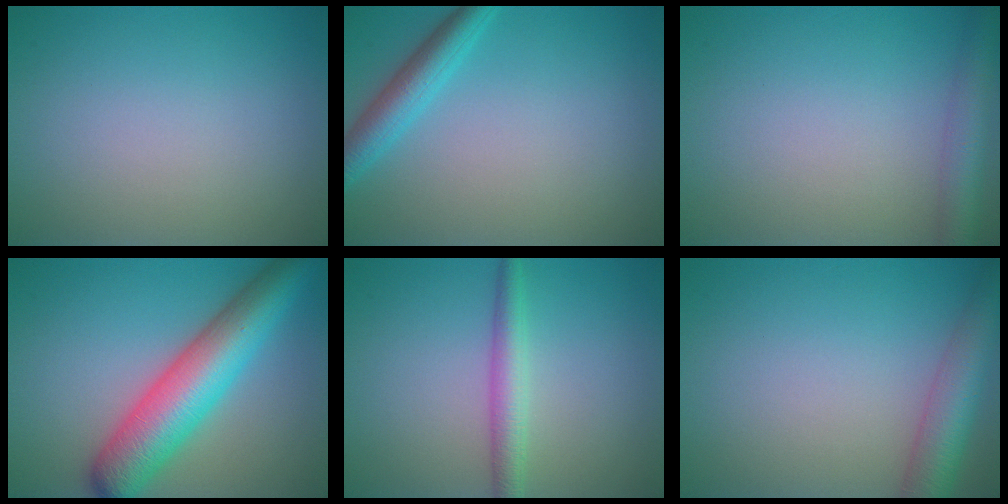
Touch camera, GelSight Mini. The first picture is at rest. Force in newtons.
{"total": 3.4, "press": 3.4, "slide": 0.1}
{"total": 3.7, "press": 3.7, "slide": 0.2}
{"total": 9.0, "press": 9.0, "slide": 0.1}
{"total": 2.7, "press": 2.7, "slide": 0.1}
{"total": 5.1, "press": 5.1, "slide": 0.3}